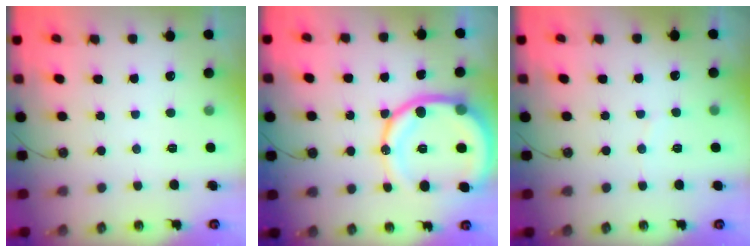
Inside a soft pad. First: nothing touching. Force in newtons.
{"total": 19.5, "press": 19.3, "slide": 2.3}
{"total": 2.1, "press": 2.1, "slide": 0.2}